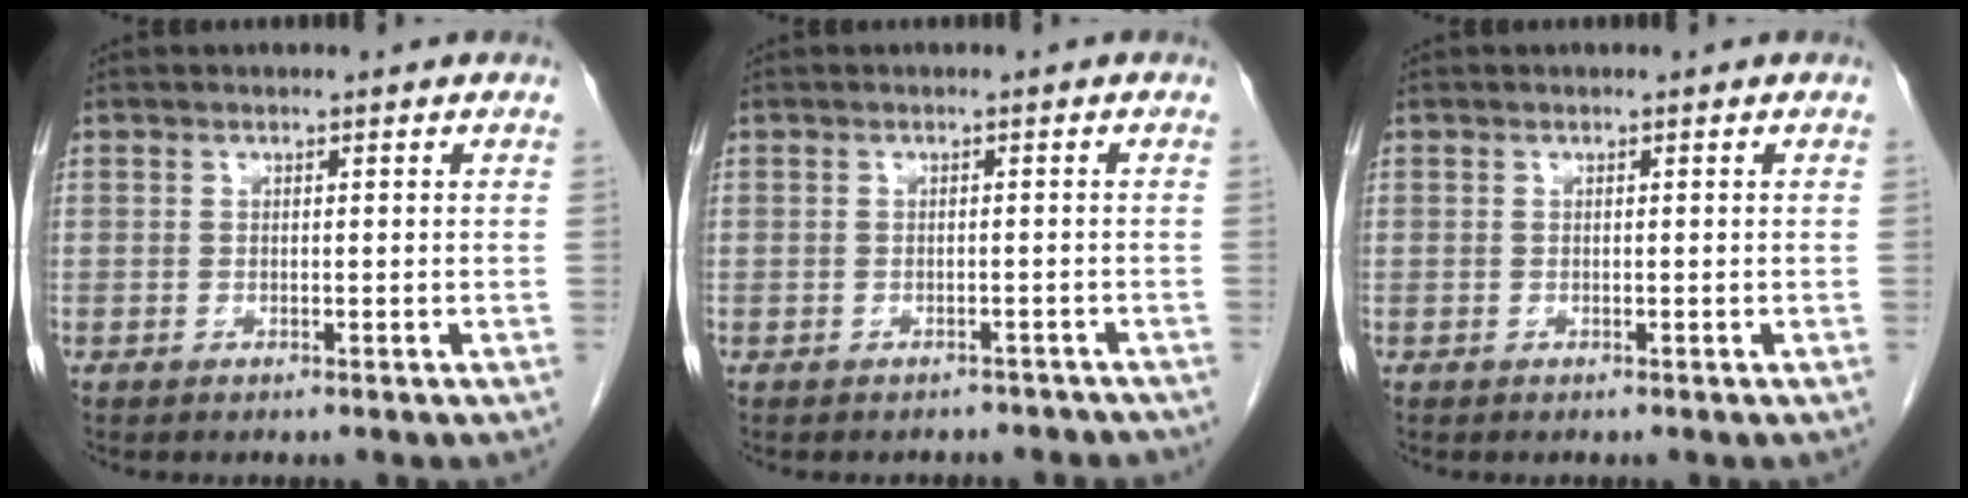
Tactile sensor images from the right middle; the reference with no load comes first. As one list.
[{"total": 4.0, "force": [-3.4, 2.0, 0.0], "torque": [-0.003, 0.010, -0.038]}, {"total": 0.0}]